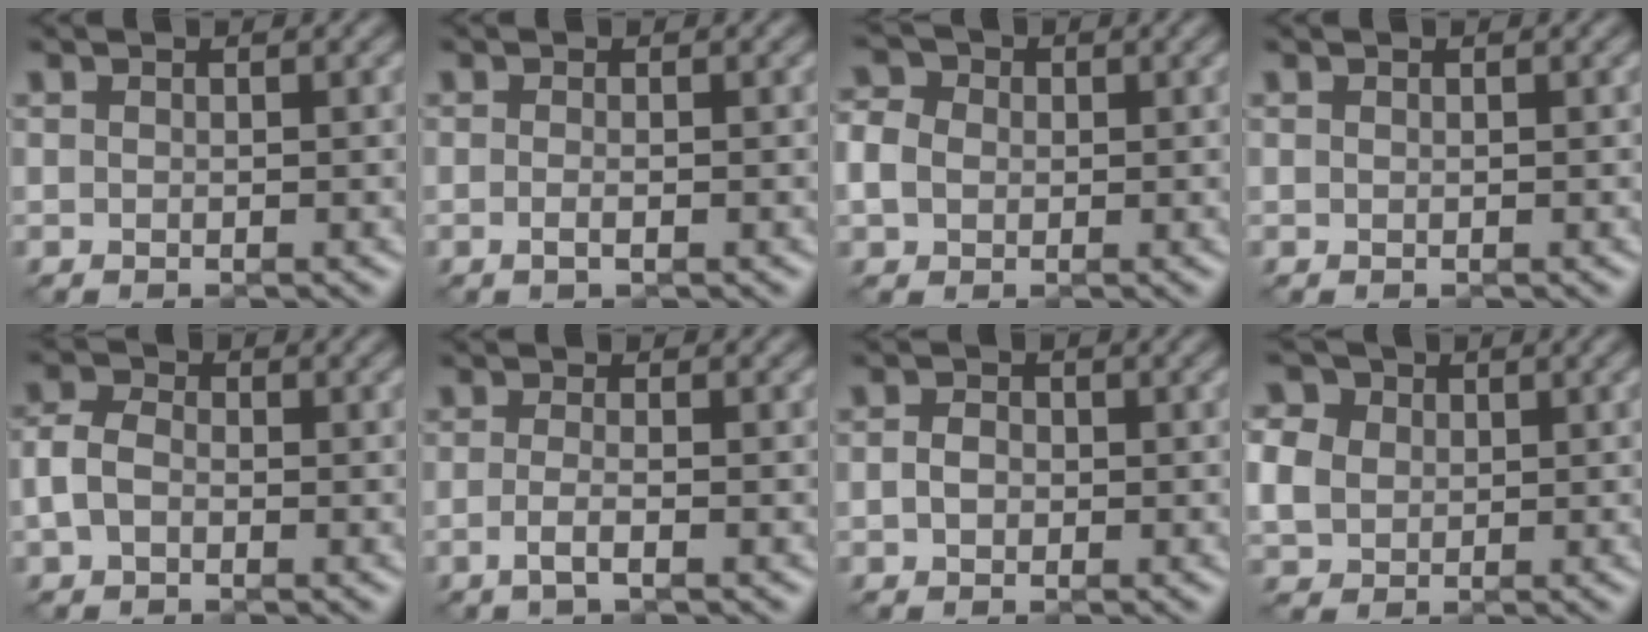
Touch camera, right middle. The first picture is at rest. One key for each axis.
{"total": 1.1, "fx": -0.3, "fy": 0.3, "fz": 0.9, "tx": -0.018, "ty": -0.004, "tz": -0.009}
{"total": 3.6, "fx": 0.1, "fy": 3.1, "fz": 1.8, "tx": -0.048, "ty": 0.008, "tz": -0.002}
{"total": 0.0}
{"total": 2.9, "fx": -0.5, "fy": 2.1, "fz": 1.9, "tx": -0.044, "ty": 0.006, "tz": -0.019}
{"total": 1.9, "fx": -0.7, "fy": 0.6, "fz": 1.6, "tx": -0.032, "ty": -0.003, "tz": -0.020}
{"total": 1.7, "fx": -0.2, "fy": 1.3, "fz": 1.0, "tx": -0.023, "ty": 0.000, "tz": -0.007}
{"total": 5.9, "fx": 1.6, "fy": 4.9, "fz": 2.8, "tx": -0.080, "ty": 0.020, "tz": 0.023}